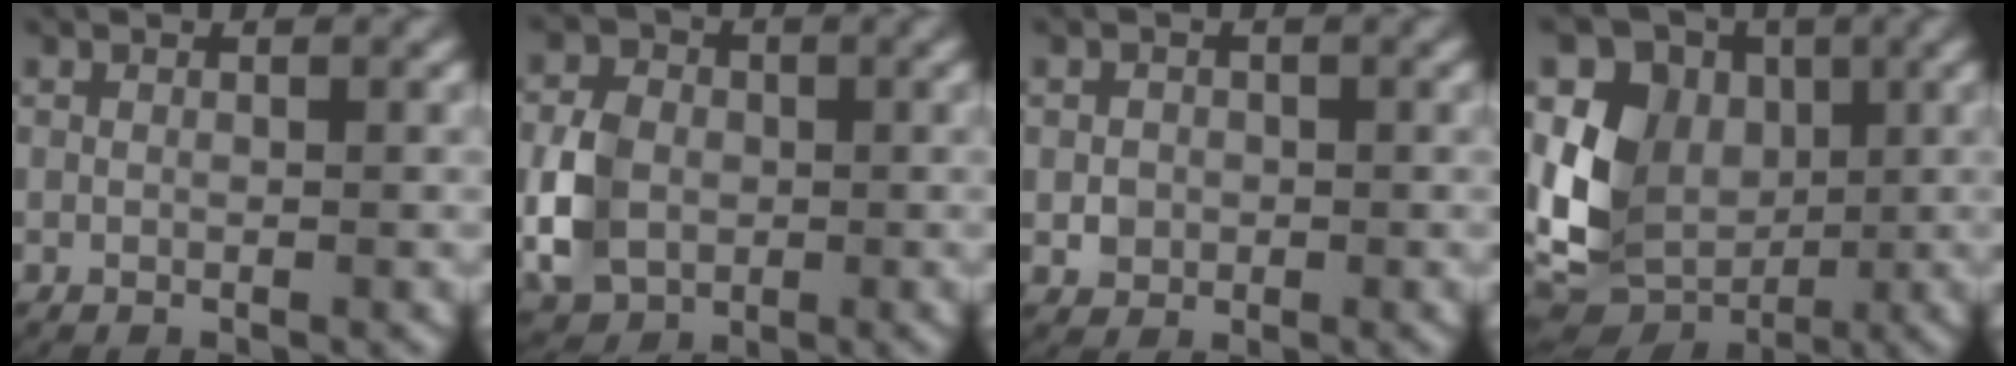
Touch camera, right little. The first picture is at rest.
{"total": 5.2, "force": [-0.6, 4.2, 3.0], "torque": [-0.066, -0.003, -0.013]}
{"total": 1.3, "force": [-0.1, 1.3, 0.3], "torque": [-0.007, 0.002, -0.003]}
{"total": 9.2, "force": [-0.6, 7.5, 5.3], "torque": [-0.106, -0.024, -0.005]}